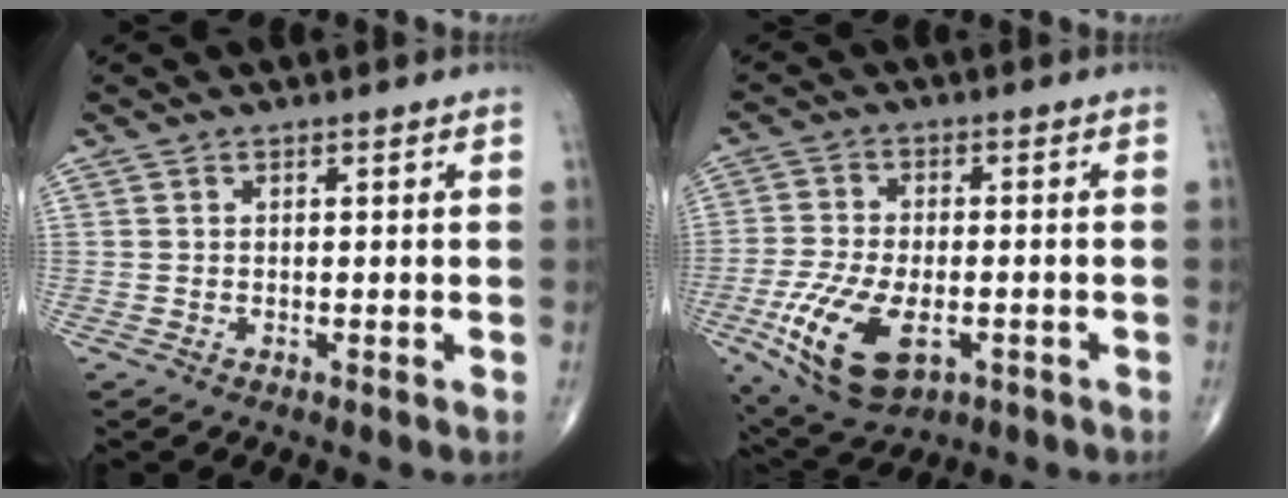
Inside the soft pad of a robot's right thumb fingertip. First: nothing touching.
{"total": 13.9, "force": [-4.8, 7.2, 10.9], "torque": [-0.214, 0.001, -0.076]}